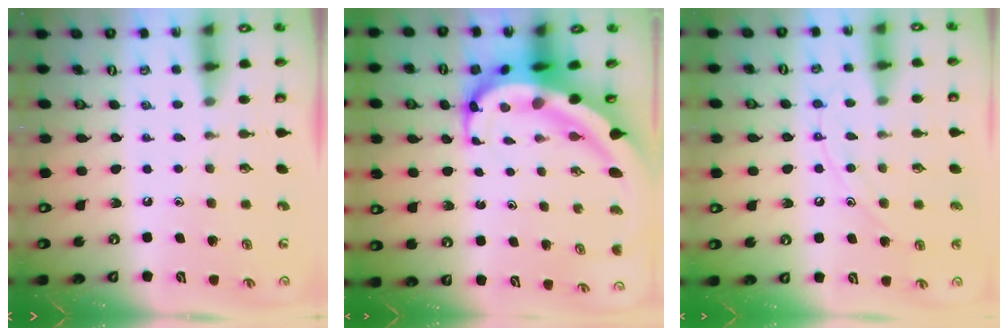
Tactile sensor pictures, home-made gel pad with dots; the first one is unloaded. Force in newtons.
{"total": 13.6, "press": 13.4, "slide": 2.4}
{"total": 9.7, "press": 9.7, "slide": 0.8}